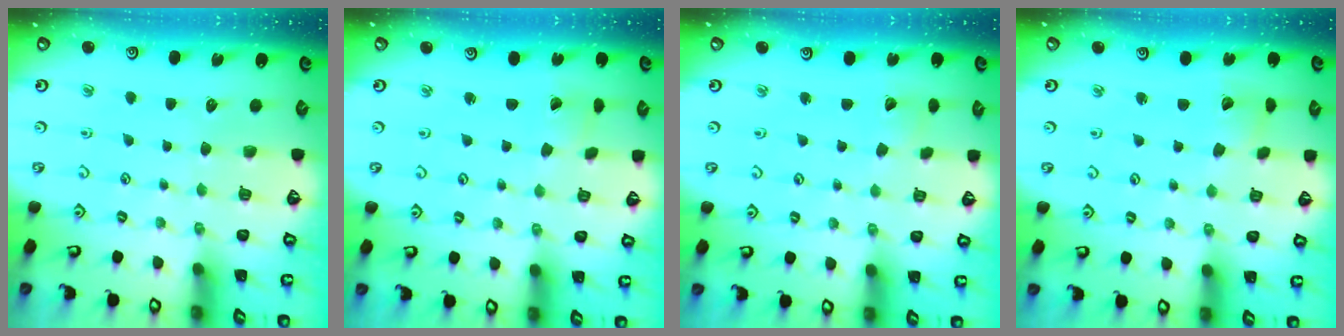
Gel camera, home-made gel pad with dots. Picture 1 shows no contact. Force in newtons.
{"total": 0.9, "press": 0.9, "slide": 0.1}
{"total": 2.8, "press": 2.8, "slide": 0.0}
{"total": 2.1, "press": 2.1, "slide": 0.3}